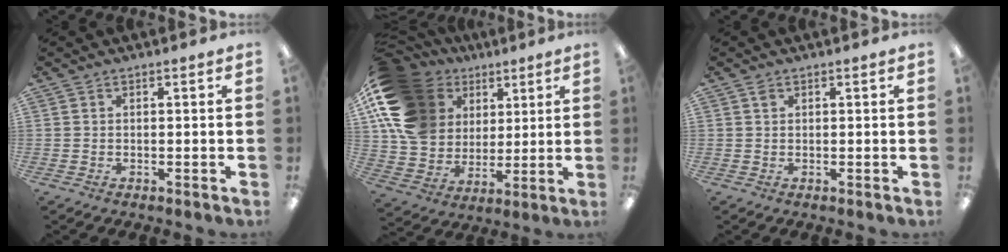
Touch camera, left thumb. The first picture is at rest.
{"total": 18.9, "force": [7.6, 14.4, 9.7], "torque": [-0.203, -0.027, 0.148]}
{"total": 0.8, "force": [0.5, 0.5, 0.4], "torque": [-0.010, 0.002, 0.008]}